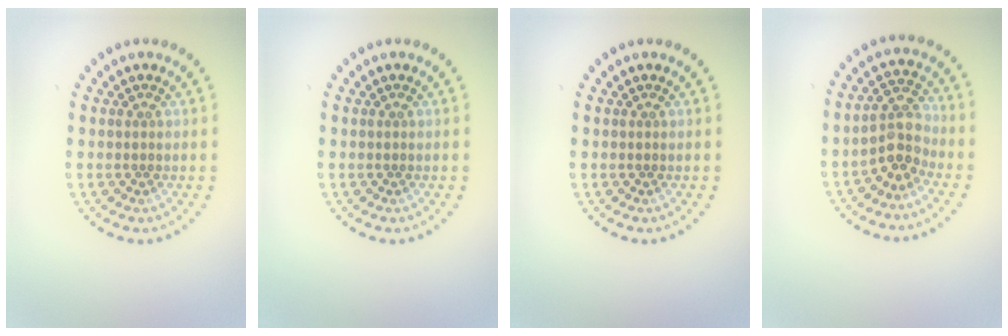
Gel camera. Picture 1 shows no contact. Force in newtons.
{"total": 0.0}
{"total": 0.0}
{"total": 3.2, "press": 2.9, "slide": 1.5}